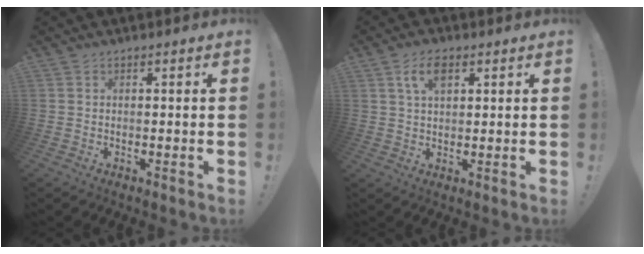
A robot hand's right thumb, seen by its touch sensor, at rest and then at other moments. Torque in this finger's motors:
{"motor_torque": [0.03, 0.03, 0.00, 0.00, 0.00]}